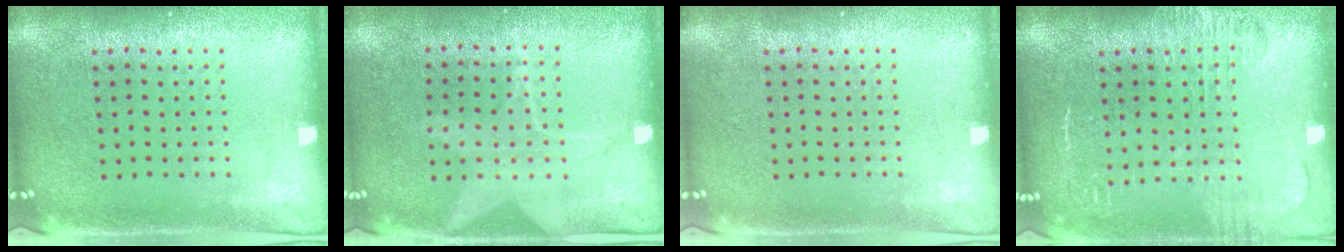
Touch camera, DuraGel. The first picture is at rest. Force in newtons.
{"total": 1.2, "press": 1.2, "slide": 0.1}
{"total": 0.0}
{"total": 1.7, "press": 1.5, "slide": 0.8}